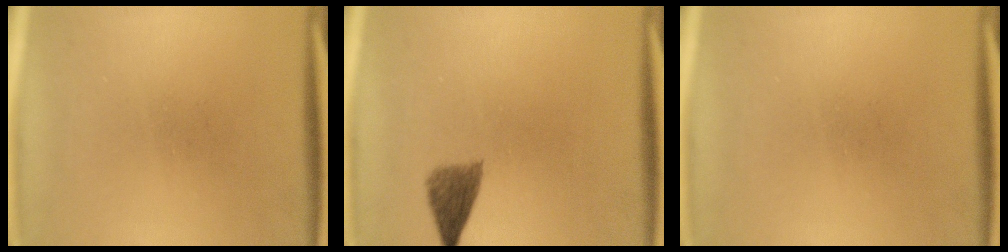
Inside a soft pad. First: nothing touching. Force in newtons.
{"total": 3.2}
{"total": 0.0}